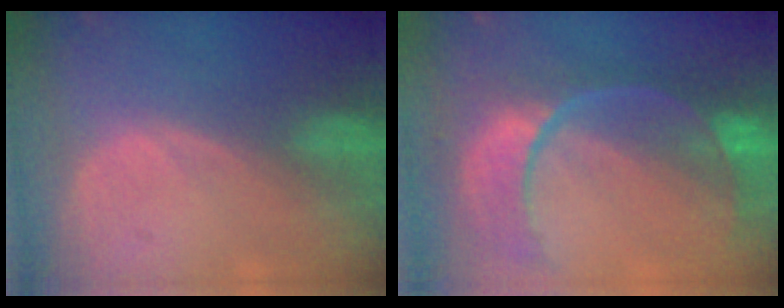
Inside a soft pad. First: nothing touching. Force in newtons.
{"total": 11.2, "press": 9.4, "slide": 6.1}